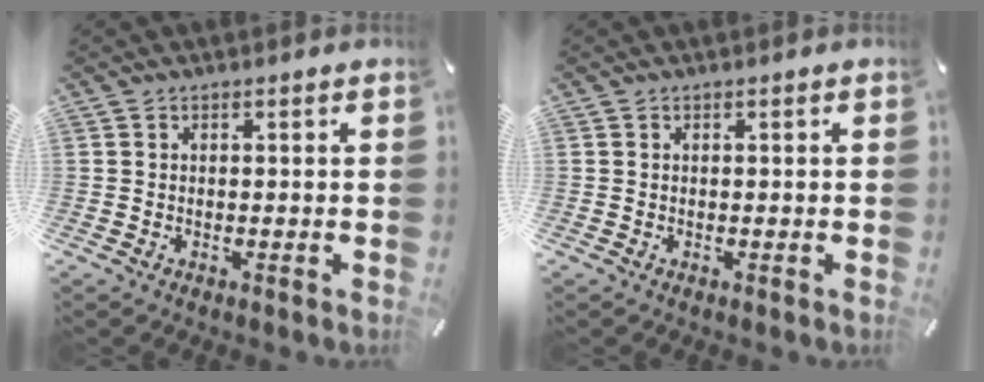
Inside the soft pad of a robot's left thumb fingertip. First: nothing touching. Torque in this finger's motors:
{"motor_torque": [0.01, 0.01, 0.02, 0.03, 0.00]}